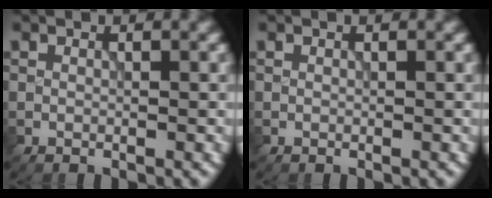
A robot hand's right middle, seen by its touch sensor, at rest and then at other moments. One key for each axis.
{"total": 0.0}